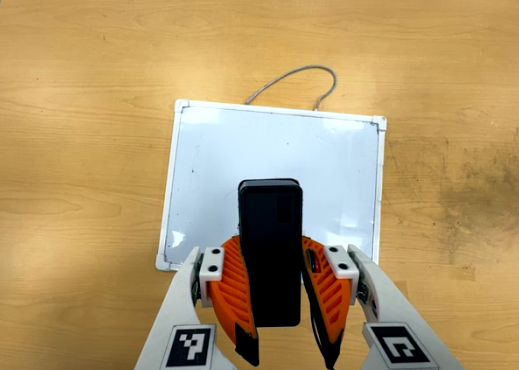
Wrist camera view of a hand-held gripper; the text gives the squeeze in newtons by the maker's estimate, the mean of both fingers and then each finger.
{"total": 9.9, "left": 8.3, "right": 11.5}